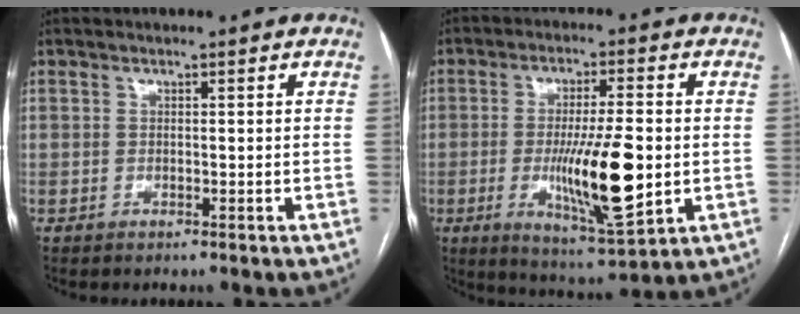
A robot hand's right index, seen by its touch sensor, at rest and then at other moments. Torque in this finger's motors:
{"motor_torque": [2.14, 0.00, 0.93, 0.21]}